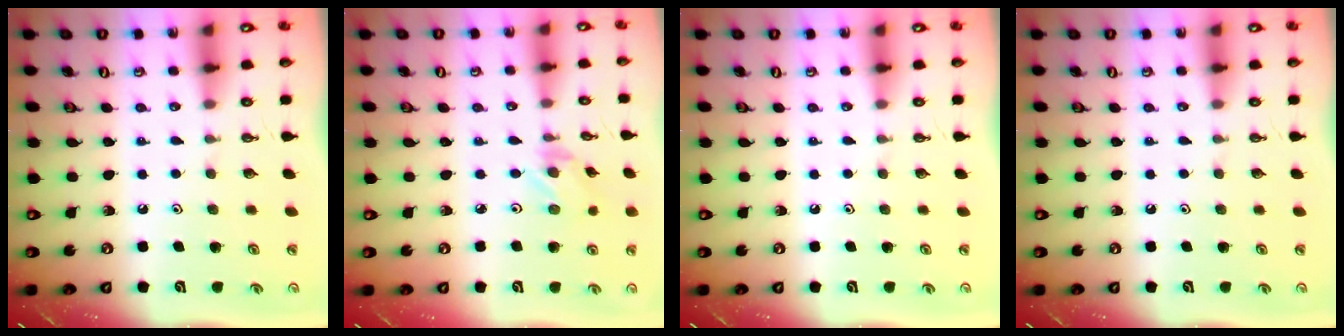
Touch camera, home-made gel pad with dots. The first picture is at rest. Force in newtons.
{"total": 2.1, "press": 2.1, "slide": 0.3}
{"total": 0.0}
{"total": 0.0}